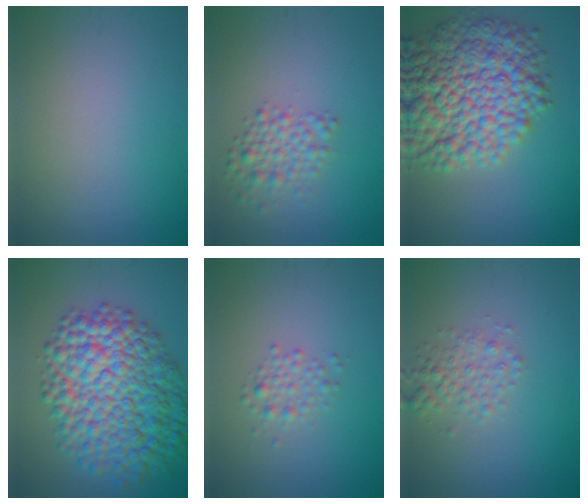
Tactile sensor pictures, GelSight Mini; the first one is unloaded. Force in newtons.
{"total": 2.8, "press": 2.8, "slide": 0.0}
{"total": 12.5, "press": 12.5, "slide": 0.3}
{"total": 12.9, "press": 12.9, "slide": 0.3}
{"total": 1.6, "press": 1.6, "slide": 0.0}
{"total": 2.4, "press": 2.4, "slide": 0.1}